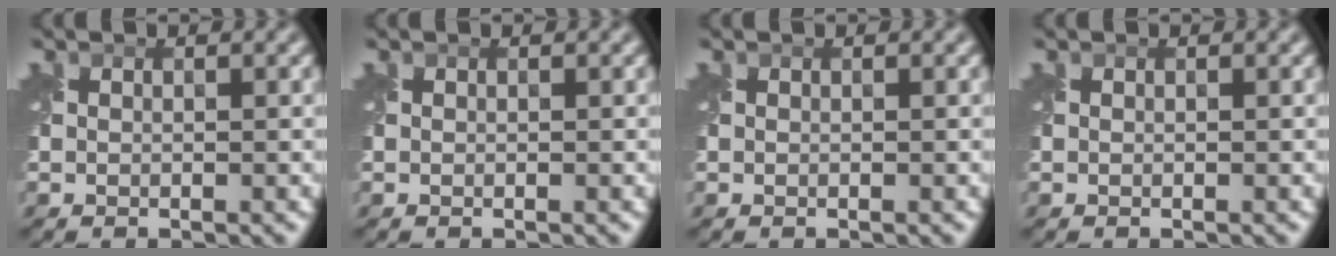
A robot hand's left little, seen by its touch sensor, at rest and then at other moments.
{"total": 0.0}
{"total": 0.0}
{"total": 0.0}